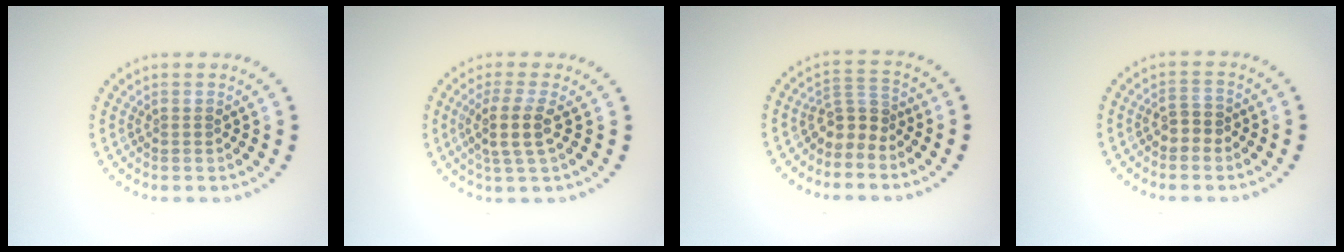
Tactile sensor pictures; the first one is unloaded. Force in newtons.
{"total": 2.8, "press": 2.3, "slide": 1.6}
{"total": 2.7, "press": 1.9, "slide": 1.8}
{"total": 1.8, "press": 1.6, "slide": 0.7}